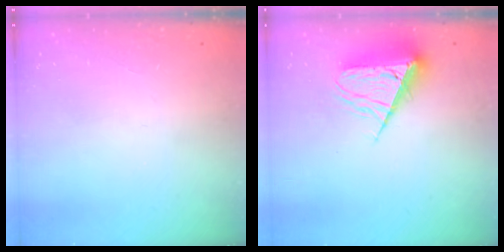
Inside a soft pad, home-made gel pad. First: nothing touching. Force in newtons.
{"total": 9.9, "press": 9.8, "slide": 0.7}